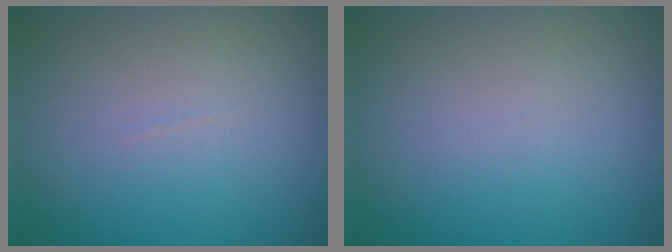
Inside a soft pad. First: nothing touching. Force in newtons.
{"total": 0.0}